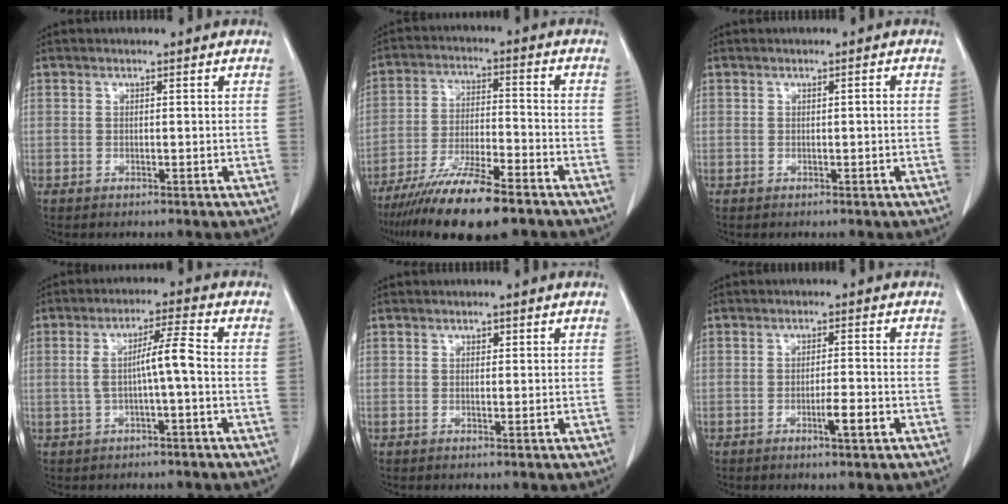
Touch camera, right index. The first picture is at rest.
{"total": 14.6, "force": [-10.6, 2.2, 9.8], "torque": [-0.186, -0.033, -0.184]}
{"total": 0.5, "force": [0.0, 0.1, 0.5], "torque": [-0.010, 0.001, 0.000]}
{"total": 5.6, "force": [-0.6, -0.1, 5.6], "torque": [-0.099, 0.018, -0.008]}
{"total": 0.7, "force": [0.3, 0.5, 0.4], "torque": [-0.003, 0.000, 0.004]}
{"total": 3.5, "force": [-1.6, 0.2, 3.2], "torque": [-0.051, -0.002, -0.024]}